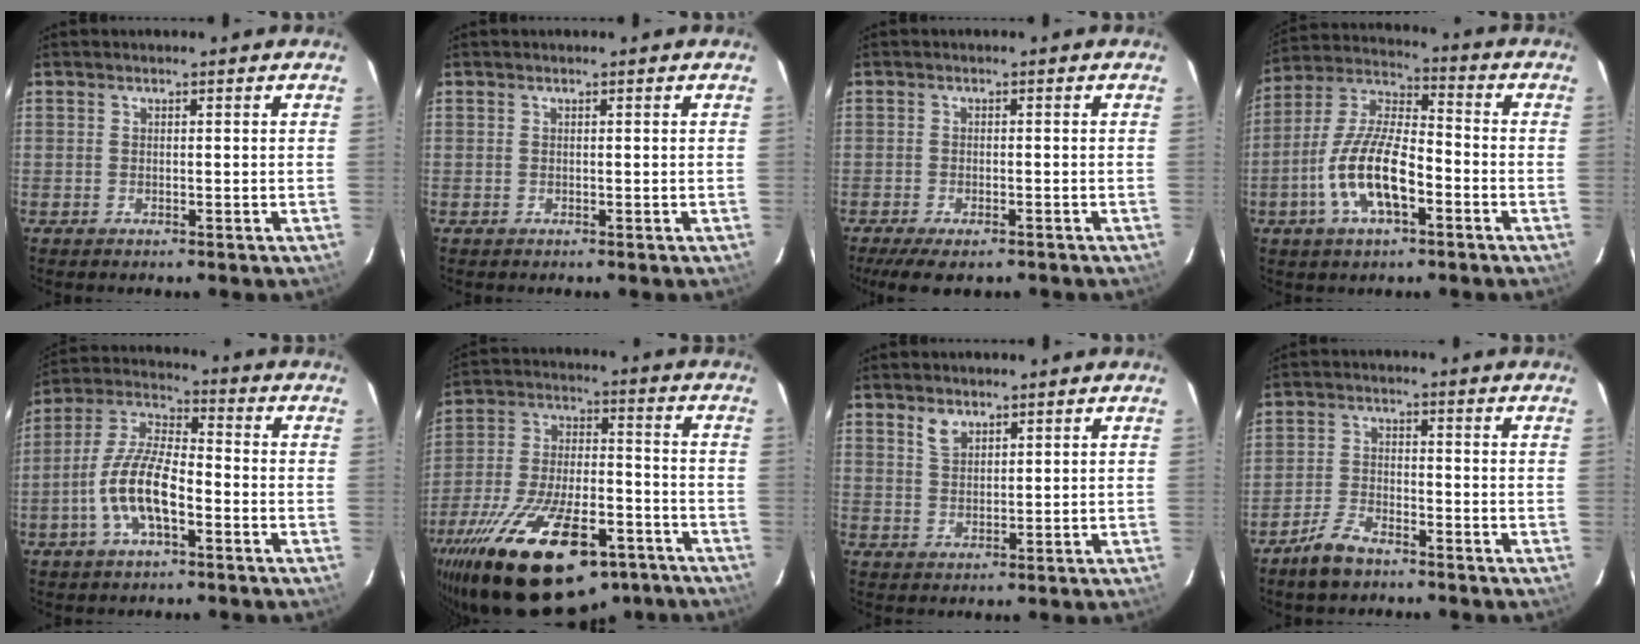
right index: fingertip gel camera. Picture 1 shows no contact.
{"total": 0.0}
{"total": 7.8, "force": [-5.8, 2.6, 4.5], "torque": [-0.106, -0.027, -0.094]}
{"total": 14.1, "force": [-5.2, 5.2, 12.1], "torque": [-0.252, -0.001, -0.100]}
{"total": 11.8, "force": [-4.2, 4.1, 10.2], "torque": [-0.218, 0.005, -0.082]}
{"total": 29.9, "force": [-19.6, 12.5, 18.7], "torque": [-0.359, -0.030, -0.296]}
{"total": 3.2, "force": [2.2, 1.8, 1.6], "torque": [-0.027, 0.005, 0.042]}
{"total": 6.2, "force": [-4.8, 2.4, 3.1], "torque": [-0.081, 0.004, -0.092]}